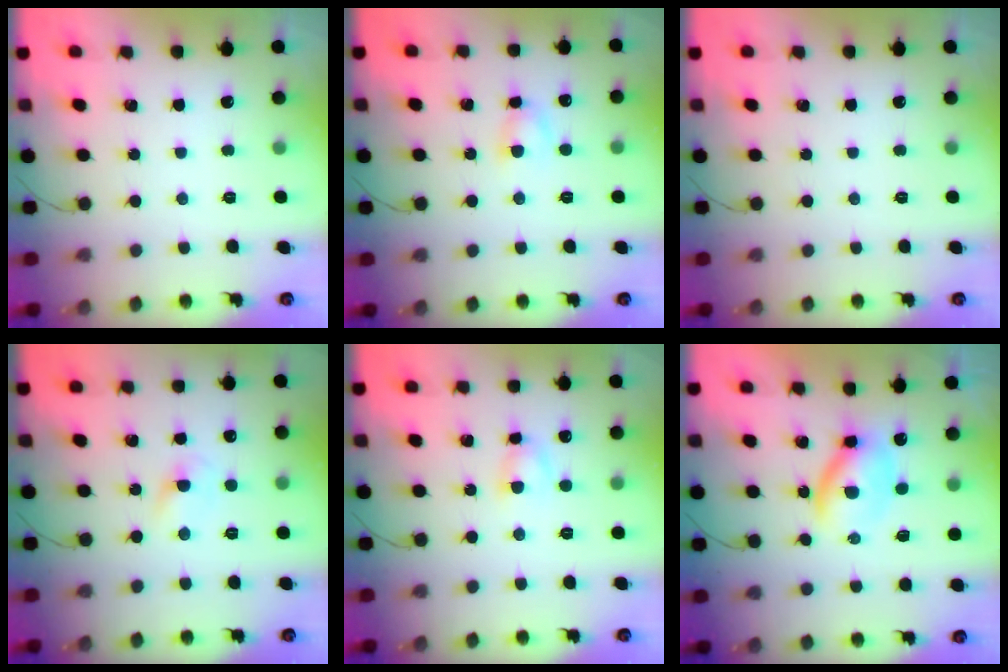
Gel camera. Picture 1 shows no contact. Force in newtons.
{"total": 4.0, "press": 3.9, "slide": 1.1}
{"total": 0.0}
{"total": 2.6, "press": 2.4, "slide": 1.1}
{"total": 4.0, "press": 3.9, "slide": 1.1}
{"total": 4.9, "press": 4.9, "slide": 0.3}